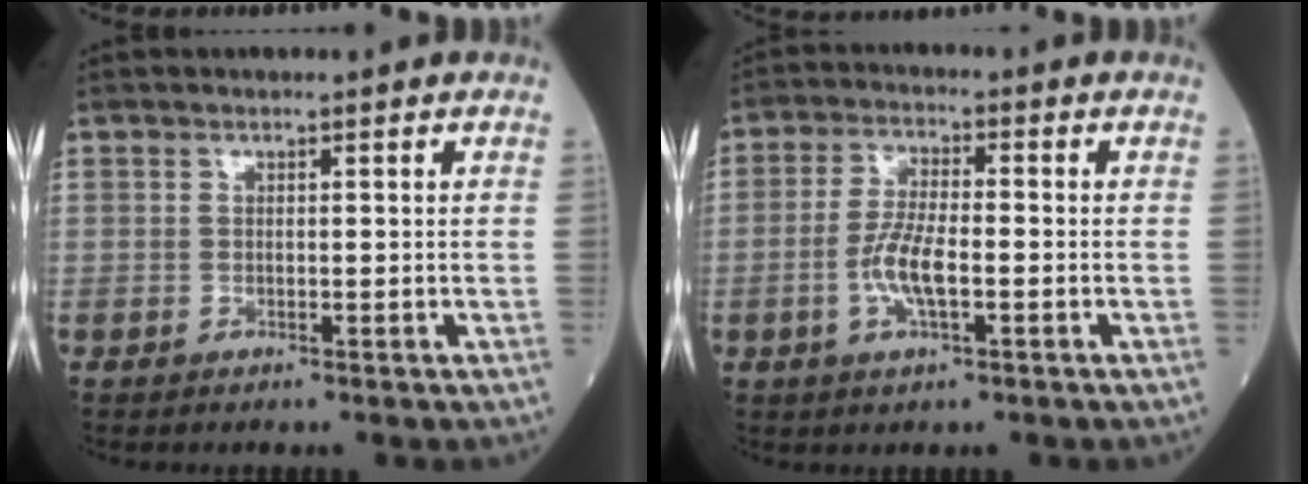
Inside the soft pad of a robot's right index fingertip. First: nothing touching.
{"total": 6.4, "force": [-1.7, 1.6, 6.0], "torque": [-0.126, 0.001, -0.035]}